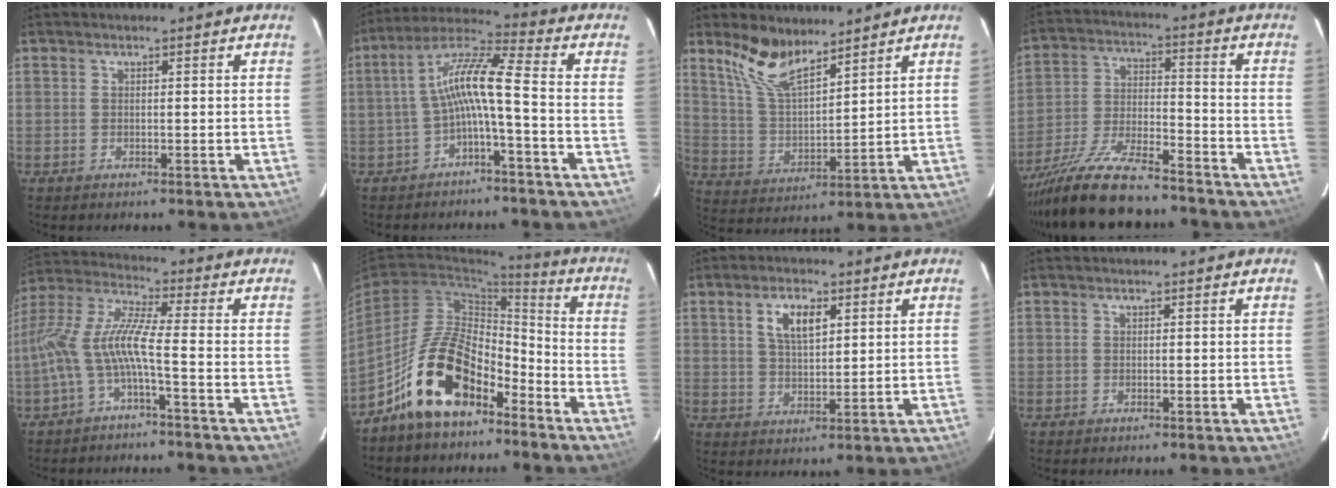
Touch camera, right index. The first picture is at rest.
{"total": 9.0, "force": [-2.3, 0.6, 8.7], "torque": [-0.190, 0.024, -0.044]}
{"total": 10.4, "force": [7.9, 3.4, 5.8], "torque": [-0.119, 0.007, 0.164]}
{"total": 17.0, "force": [-14.1, 3.7, 8.6], "torque": [-0.182, -0.029, -0.245]}
{"total": 10.6, "force": [-3.5, 0.9, 9.9], "torque": [-0.216, 0.008, -0.070]}
{"total": 15.0, "force": [-9.5, 7.2, 9.2], "torque": [-0.172, 0.028, -0.164]}
{"total": 6.2, "force": [2.6, 2.8, 4.8], "torque": [-0.089, 0.008, 0.052]}
{"total": 0.0}